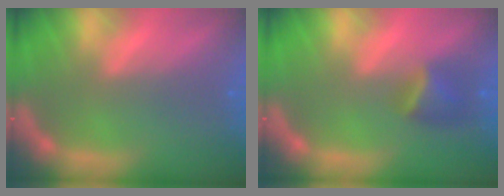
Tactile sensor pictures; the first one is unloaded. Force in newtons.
{"total": 2.9}